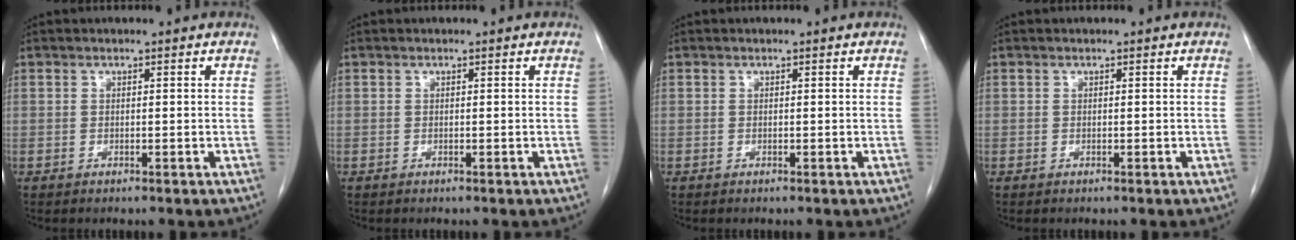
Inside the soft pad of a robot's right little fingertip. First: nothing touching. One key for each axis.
{"total": 0.0}
{"total": 0.0}
{"total": 0.0}